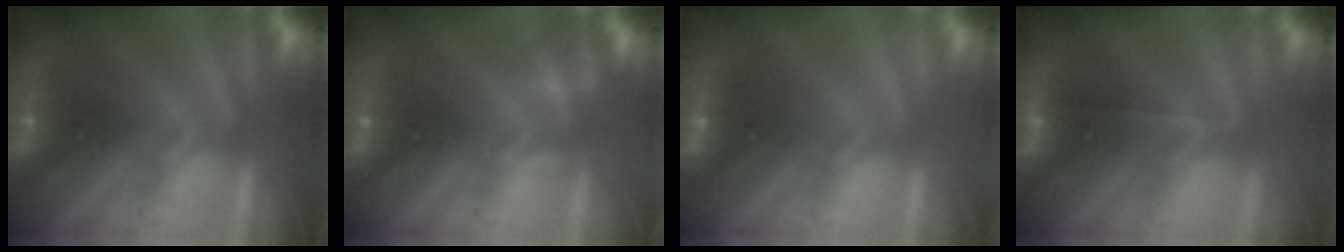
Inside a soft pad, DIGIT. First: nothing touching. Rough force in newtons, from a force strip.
{"total": 2.3}
{"total": 1.8}
{"total": 1.9}